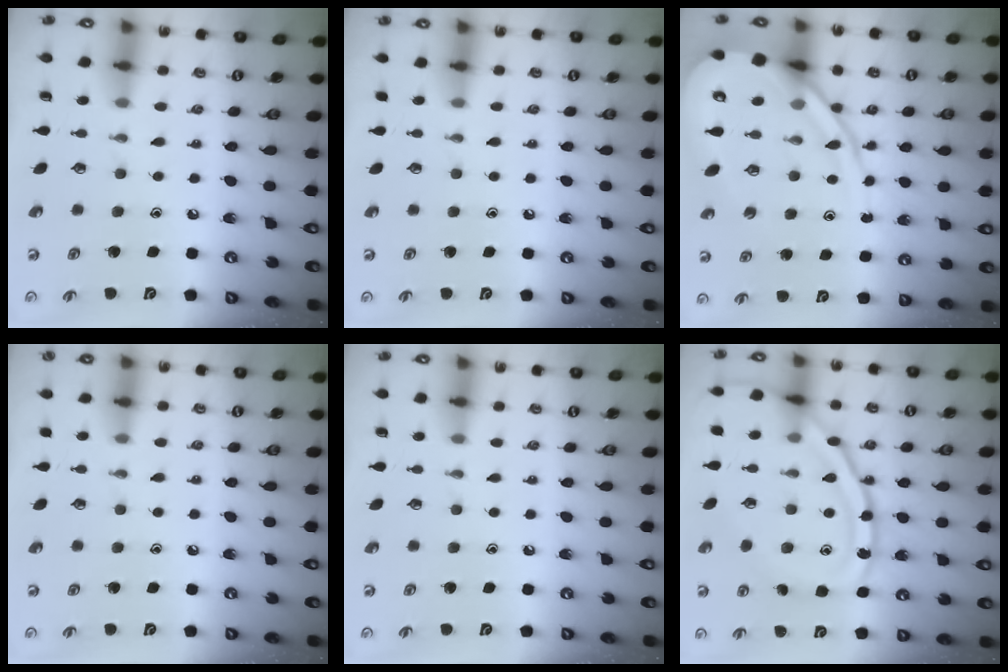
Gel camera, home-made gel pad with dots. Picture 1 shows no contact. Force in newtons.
{"total": 2.2, "press": 2.2, "slide": 0.3}
{"total": 13.1, "press": 13.1, "slide": 1.2}
{"total": 2.7, "press": 2.7, "slide": 0.5}
{"total": 0.0}
{"total": 18.1, "press": 18.1, "slide": 1.0}